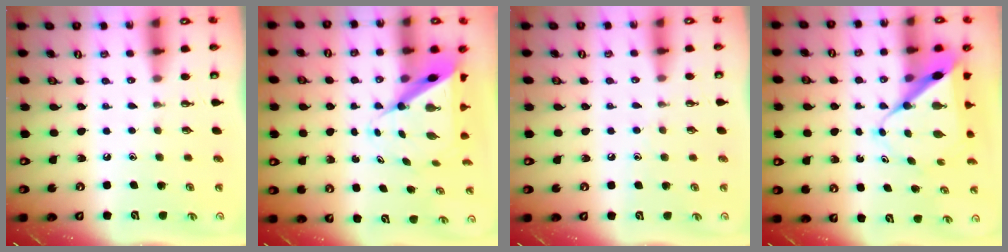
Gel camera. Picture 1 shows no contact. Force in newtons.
{"total": 9.8, "press": 9.8, "slide": 0.8}
{"total": 5.0, "press": 4.9, "slide": 0.6}
{"total": 9.9, "press": 9.8, "slide": 1.0}